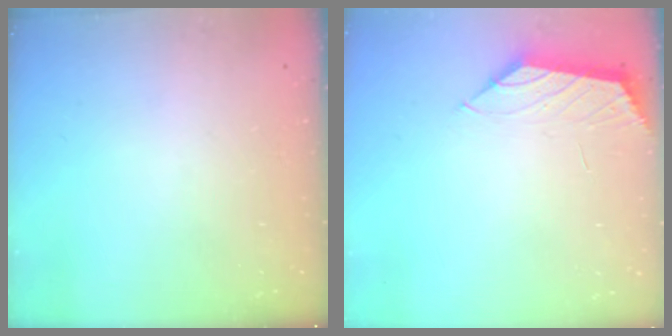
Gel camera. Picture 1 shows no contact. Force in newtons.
{"total": 0.8, "press": 0.6, "slide": 0.5}